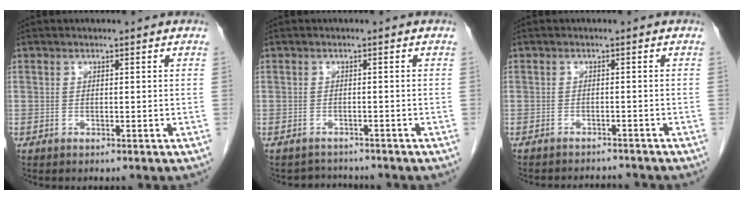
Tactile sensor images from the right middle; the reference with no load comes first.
{"total": 2.2, "force": [-2.1, 0.4, -0.6], "torque": [0.008, -0.009, -0.032]}
{"total": 5.2, "force": [-5.1, 0.8, 0.7], "torque": [-0.009, -0.003, -0.067]}